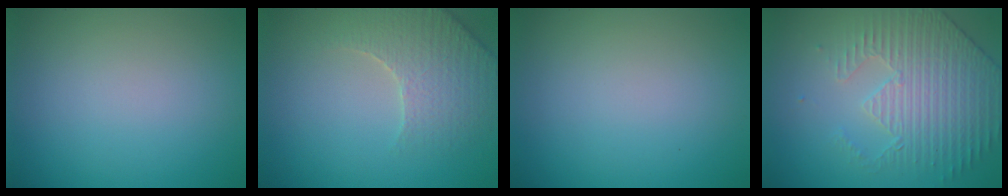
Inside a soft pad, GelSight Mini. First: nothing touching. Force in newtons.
{"total": 4.4, "press": 4.2, "slide": 1.1}
{"total": 0.0}
{"total": 4.4, "press": 3.8, "slide": 2.3}